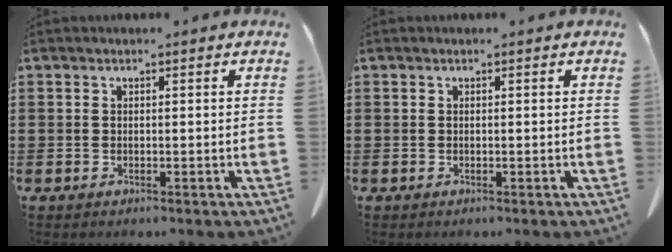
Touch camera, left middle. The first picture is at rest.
{"total": 0.0}